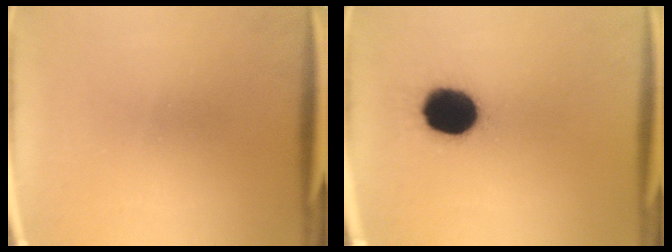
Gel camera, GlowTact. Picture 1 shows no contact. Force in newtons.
{"total": 15.7}